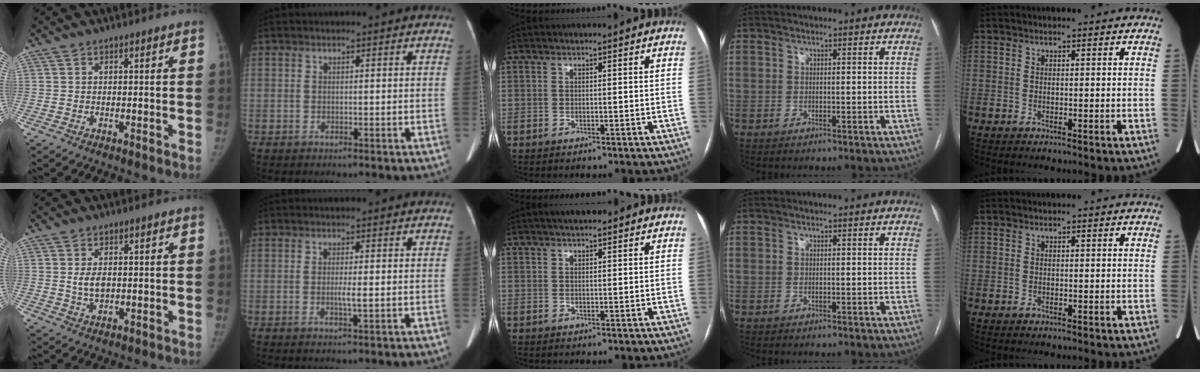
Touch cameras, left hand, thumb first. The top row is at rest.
{"thumb": {"total": 3.5, "force": [0.3, 2.1, 2.7], "torque": [-0.049, -0.006, 0.010]}, "index": {"total": 1.6, "force": [-0.5, -0.3, 1.5], "torque": [-0.035, -0.002, -0.005]}, "middle": {"total": 3.8, "force": [3.1, 0.7, 2.0], "torque": [-0.030, 0.022, 0.049]}}